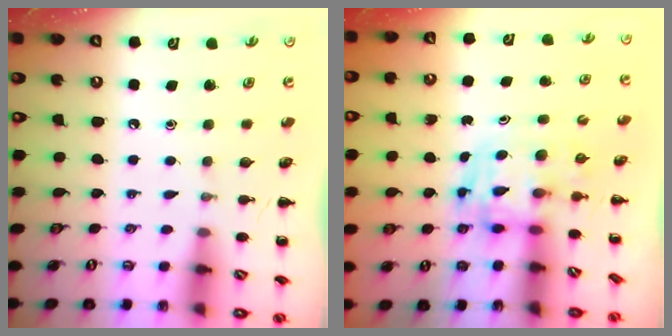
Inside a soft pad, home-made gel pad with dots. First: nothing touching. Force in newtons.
{"total": 3.6, "press": 3.6, "slide": 0.6}